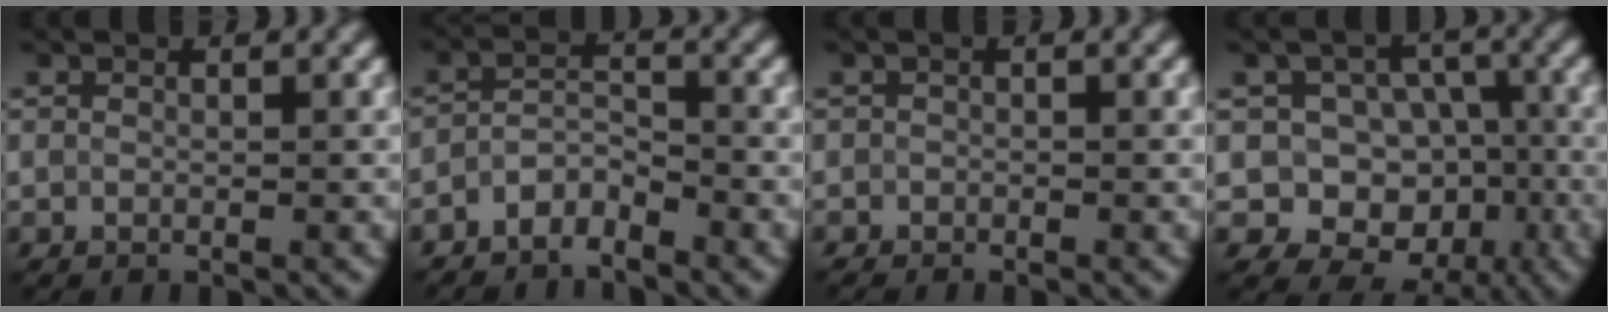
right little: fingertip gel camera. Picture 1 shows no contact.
{"total": 2.7, "force": [-2.7, 0.3, -0.1], "torque": [-0.008, 0.006, -0.048]}
{"total": 1.6, "force": [-1.5, 0.0, -0.7], "torque": [0.006, -0.012, -0.019]}
{"total": 8.8, "force": [-3.4, 7.7, 2.6], "torque": [-0.005, 0.019, -0.060]}